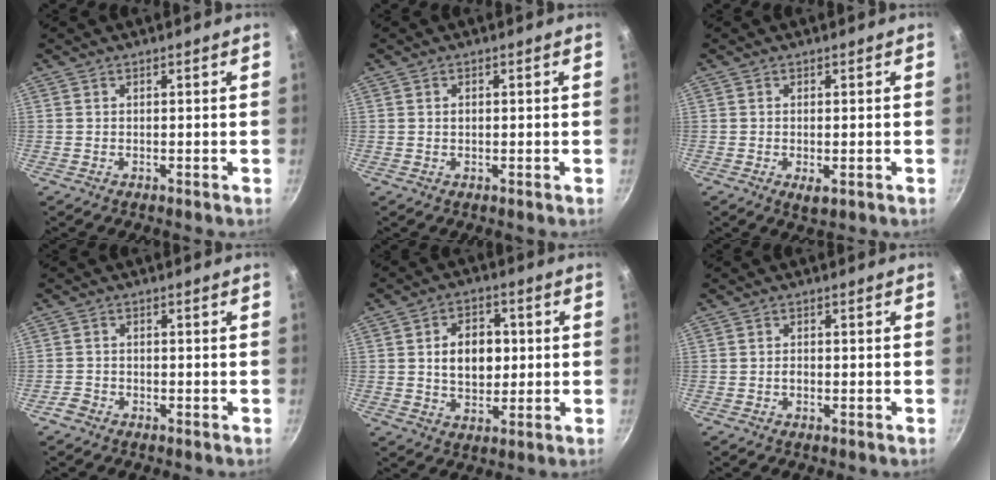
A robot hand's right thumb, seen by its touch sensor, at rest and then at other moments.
{"total": 1.1, "force": [0.2, 0.8, 0.8], "torque": [-0.012, 0.003, 0.002]}
{"total": 2.5, "force": [-0.7, 1.0, 2.2], "torque": [-0.041, -0.008, -0.011]}
{"total": 2.0, "force": [-1.6, 1.1, 0.6], "torque": [-0.014, 0.013, -0.032]}
{"total": 9.8, "force": [1.0, 6.9, 6.9], "torque": [-0.080, 0.004, 0.014]}
{"total": 1.3, "force": [-0.4, 0.8, 1.0], "torque": [-0.020, 0.003, -0.010]}